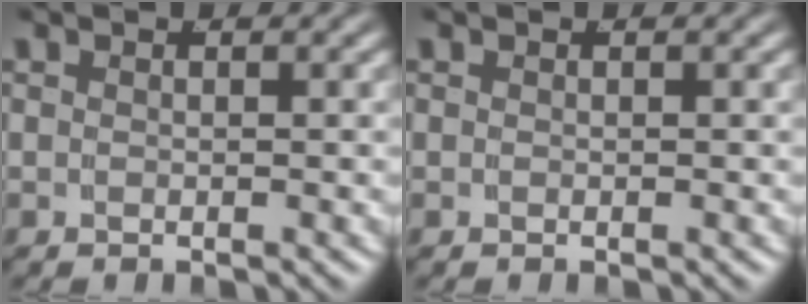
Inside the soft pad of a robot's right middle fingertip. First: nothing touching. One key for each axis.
{"total": 0.0}